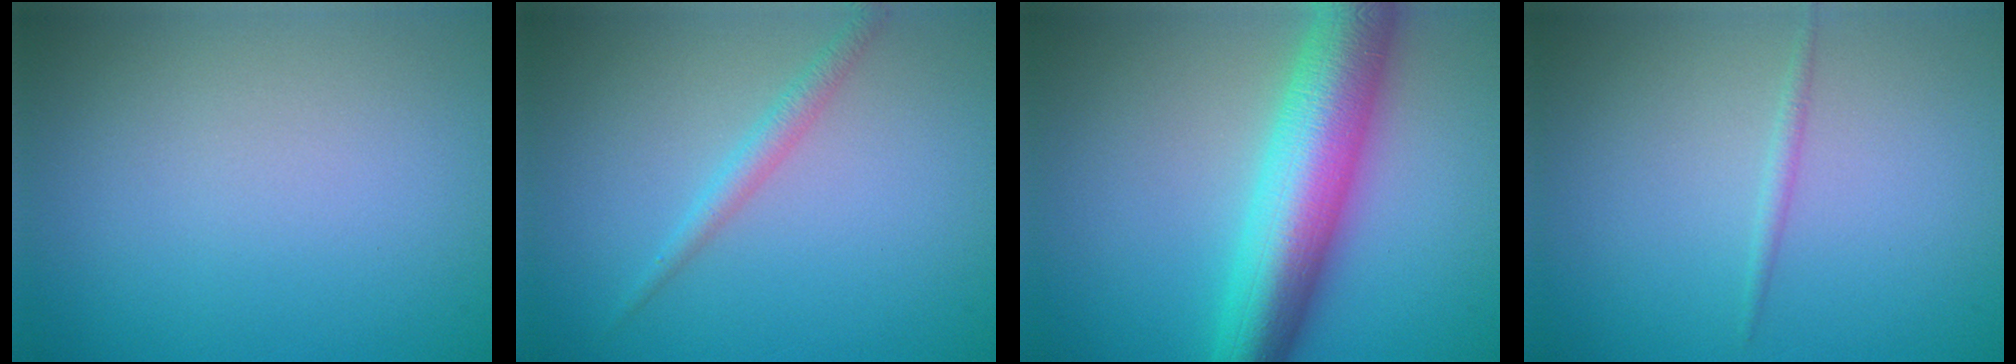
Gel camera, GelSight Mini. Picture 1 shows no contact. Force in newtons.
{"total": 1.6, "press": 1.6, "slide": 0.1}
{"total": 9.3, "press": 9.3, "slide": 0.2}
{"total": 0.8, "press": 0.8, "slide": 0.0}